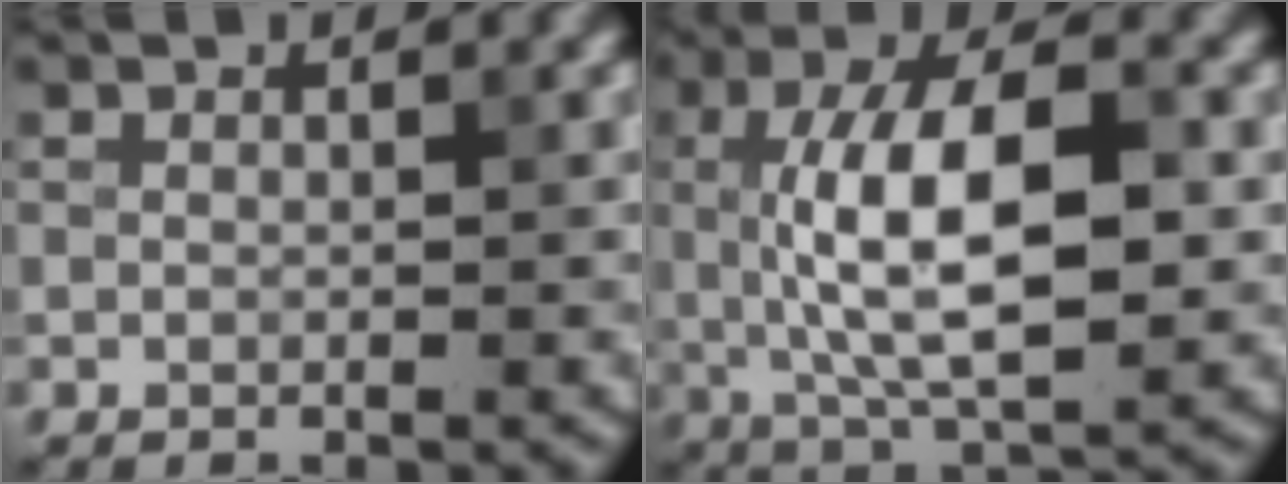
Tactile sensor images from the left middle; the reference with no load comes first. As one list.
[{"total": 9.6, "force": [0.4, 3.9, 8.8], "torque": [-0.153, 0.010, 0.007]}]